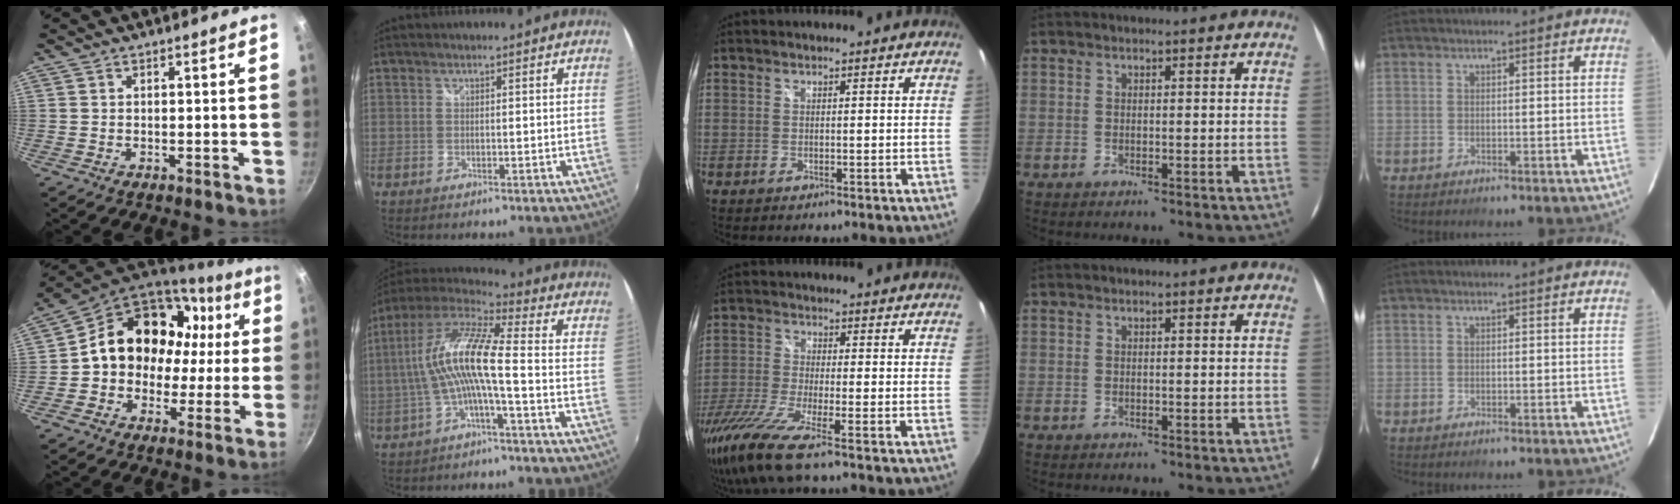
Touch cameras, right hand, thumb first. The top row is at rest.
{"thumb": {"total": 20.1, "force": [3.0, 16.3, 11.4], "torque": [-0.157, 0.047, 0.048]}, "index": {"total": 12.2, "force": [-1.6, 1.2, 12.1], "torque": [-0.234, 0.012, -0.031]}, "middle": {"total": 10.8, "force": [-7.8, 0.2, 7.4], "torque": [-0.171, -0.043, -0.150]}}